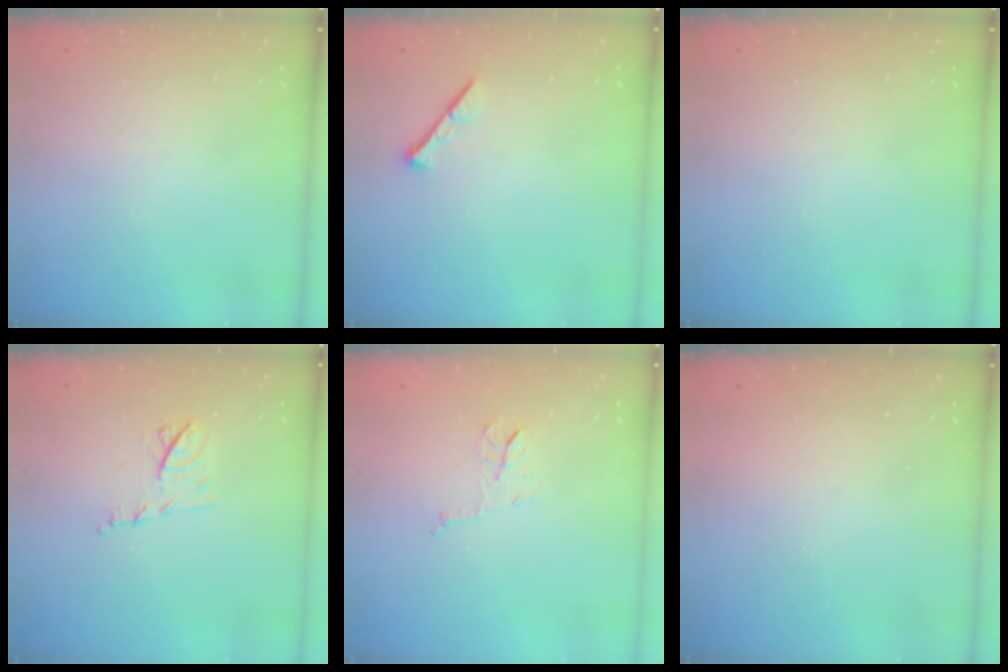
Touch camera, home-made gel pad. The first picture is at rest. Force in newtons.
{"total": 0.0}
{"total": 0.0}
{"total": 9.4, "press": 9.4, "slide": 0.1}
{"total": 6.0, "press": 6.0, "slide": 0.5}
{"total": 1.7, "press": 1.6, "slide": 0.1}